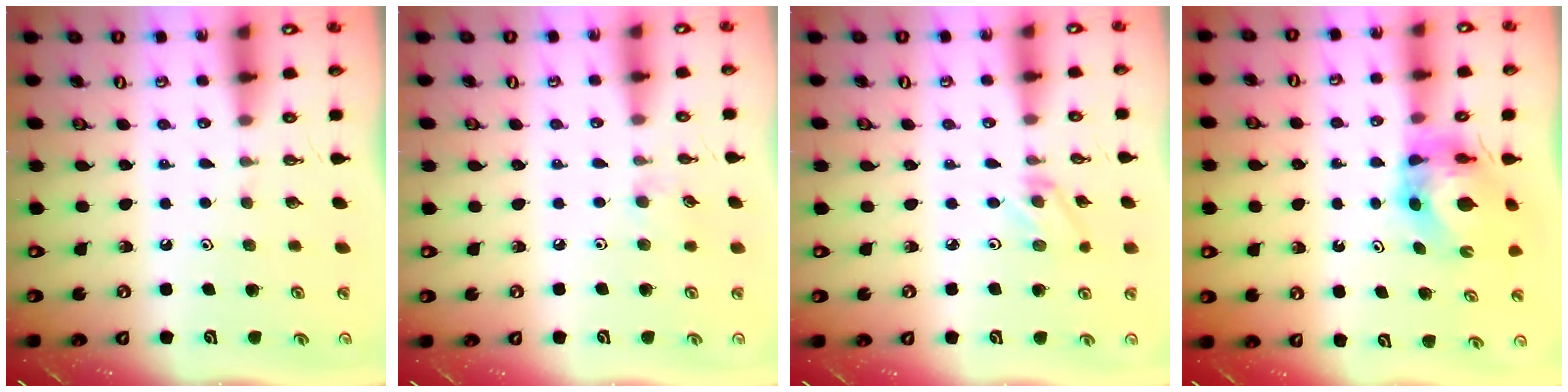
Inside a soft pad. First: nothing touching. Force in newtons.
{"total": 6.1, "press": 6.0, "slide": 0.6}
{"total": 2.6, "press": 2.6, "slide": 0.4}
{"total": 6.6, "press": 6.6, "slide": 0.6}